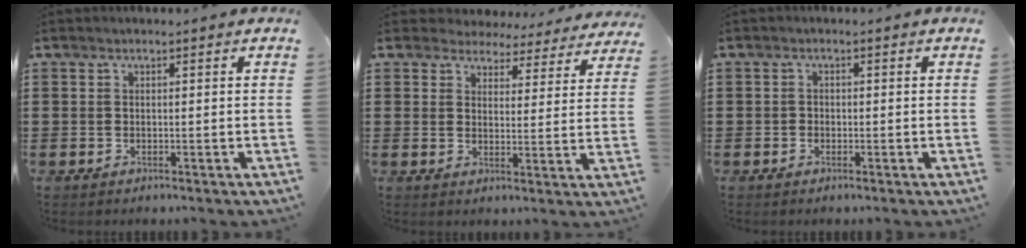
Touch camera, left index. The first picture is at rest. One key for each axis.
{"total": 3.8, "fx": 3.7, "fy": 0.8, "fz": 0.1, "tx": -0.017, "ty": -0.026, "tz": 0.062}
{"total": 0.9, "fx": -0.7, "fy": 0.6, "fz": 0.2, "tx": -0.006, "ty": 0.000, "tz": -0.015}